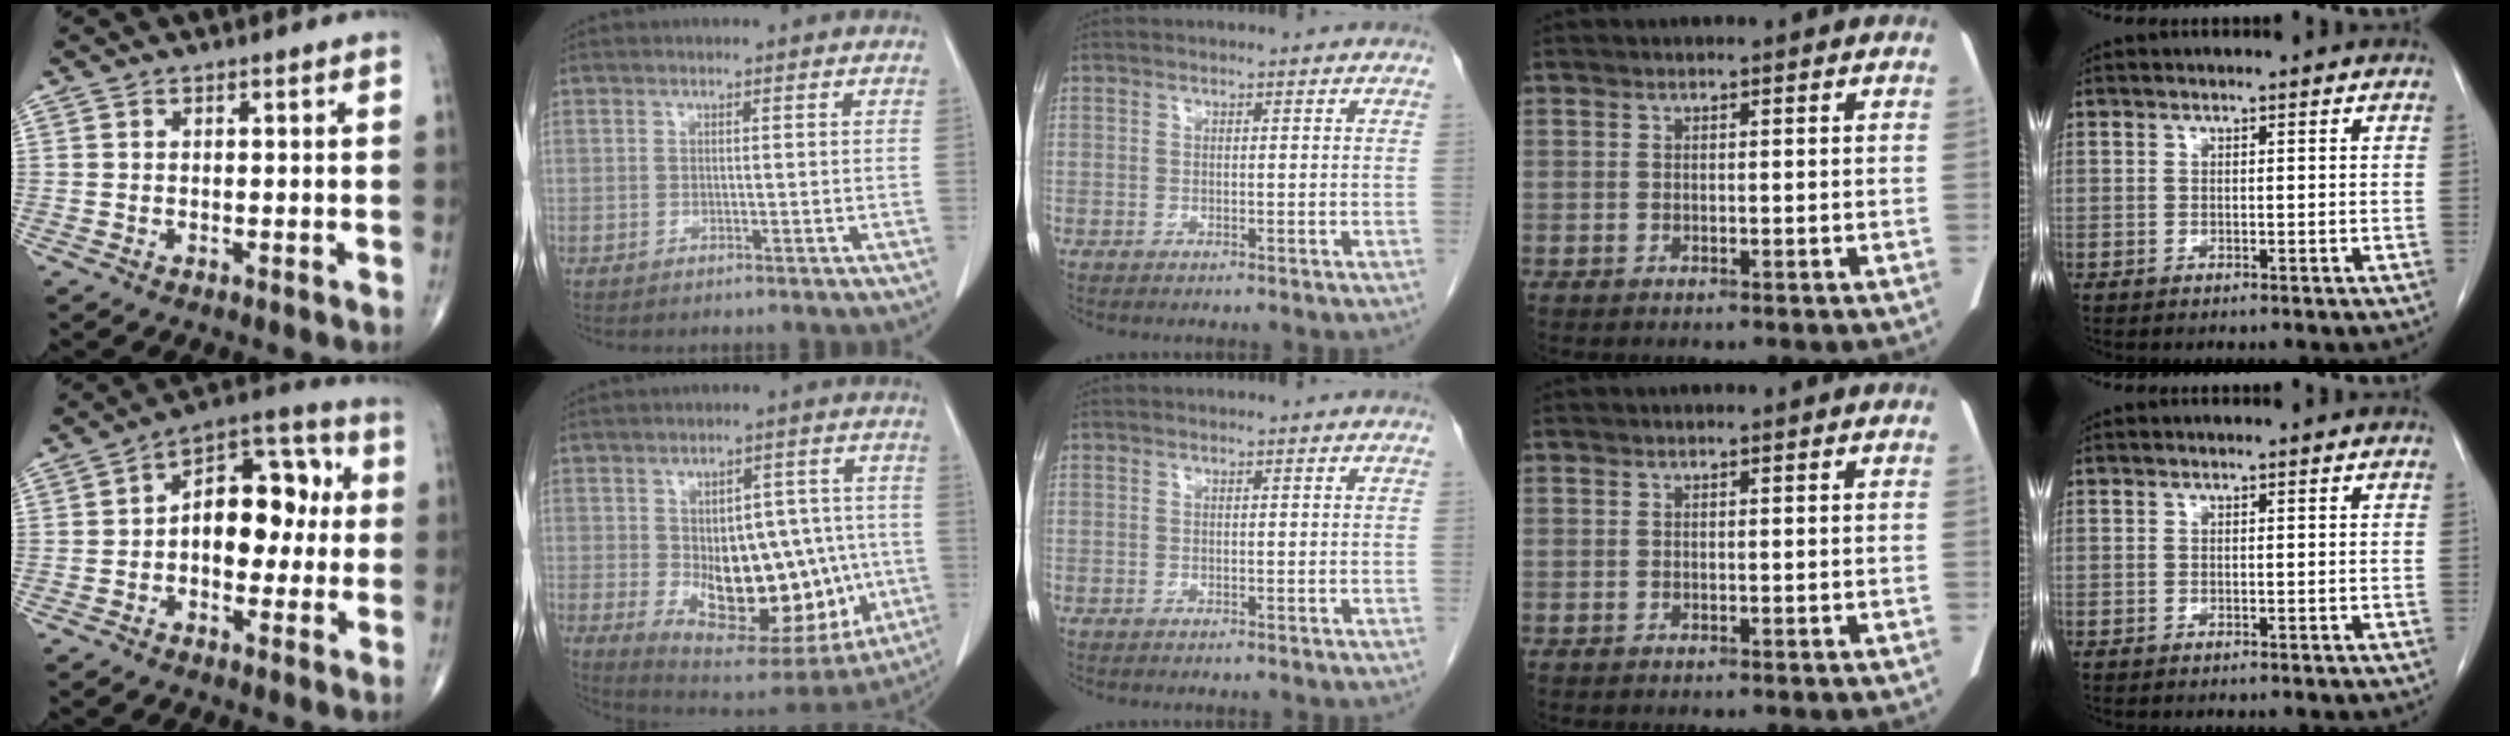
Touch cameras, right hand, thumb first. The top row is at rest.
{"thumb": {"total": 14.4, "force": [0.5, 8.8, 11.4], "torque": [-0.125, 0.037, -0.004]}, "index": {"total": 21.8, "force": [-3.3, 12.0, 17.9], "torque": [-0.273, 0.009, -0.014]}}